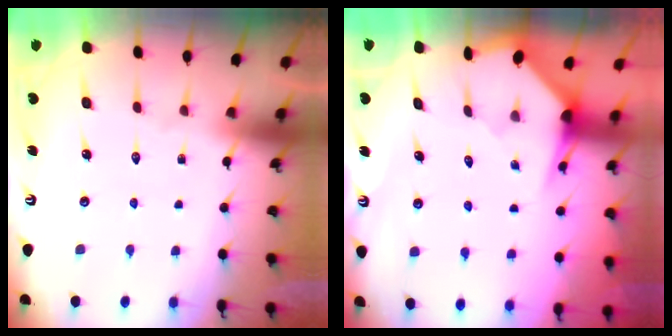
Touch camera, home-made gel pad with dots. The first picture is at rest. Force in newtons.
{"total": 3.3, "press": 3.3, "slide": 0.3}